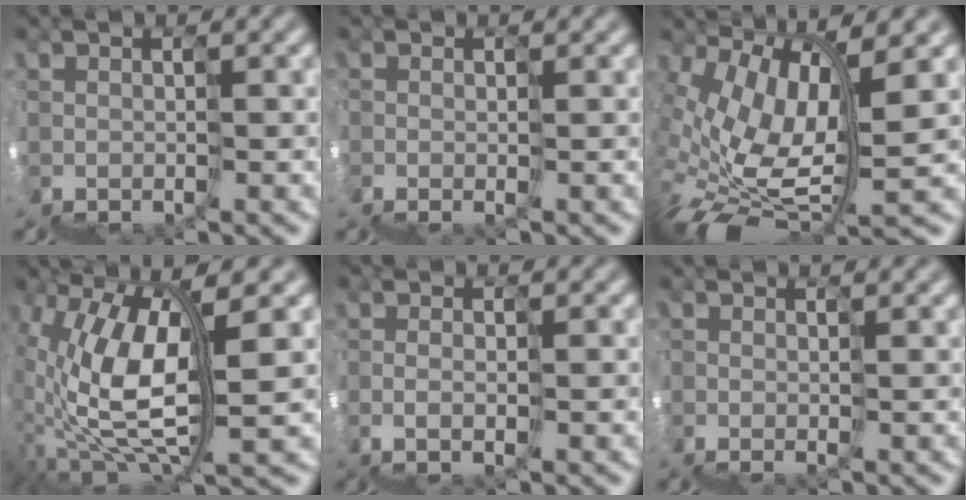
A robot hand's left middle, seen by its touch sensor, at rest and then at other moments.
{"total": 2.6, "force": [-0.6, 1.1, 2.3], "torque": [-0.024, -0.010, -0.008]}
{"total": 7.0, "force": [0.9, 2.3, 6.6], "torque": [-0.160, 0.002, 0.030]}
{"total": 6.4, "force": [0.3, 2.1, 6.0], "torque": [-0.142, 0.010, 0.003]}
{"total": 1.2, "force": [0.1, 0.3, 1.1], "torque": [-0.005, 0.004, 0.006]}
{"total": 2.9, "force": [-0.1, 1.3, 2.6], "torque": [-0.021, -0.002, -0.001]}